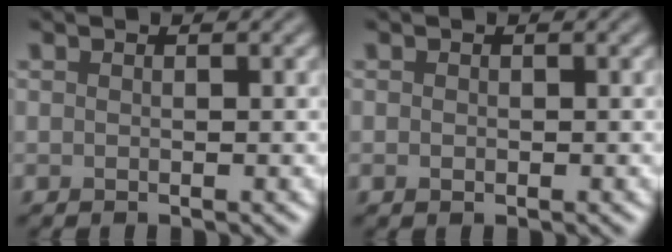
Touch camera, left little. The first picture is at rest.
{"total": 0.6, "force": [-0.1, 0.5, 0.3], "torque": [-0.005, -0.003, -0.001]}